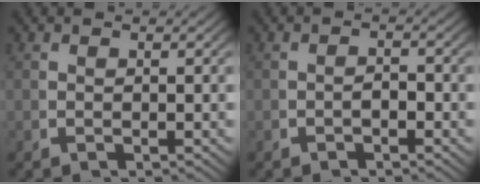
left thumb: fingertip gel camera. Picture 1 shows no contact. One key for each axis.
{"total": 1.1, "fx": -0.9, "fy": 0.5, "fz": 0.6, "tx": -0.010, "ty": -0.004, "tz": -0.015}